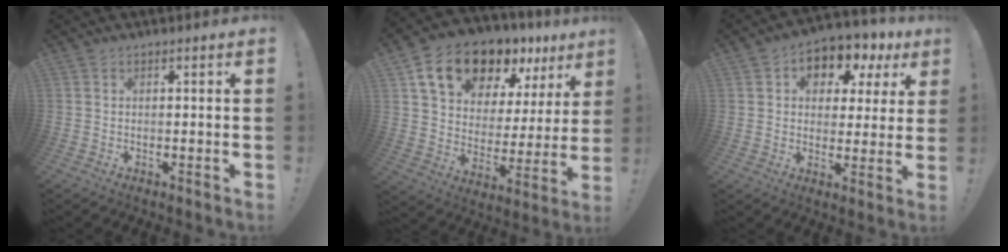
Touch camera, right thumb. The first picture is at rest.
{"total": 17.1, "force": [12.6, 8.9, 7.3], "torque": [-0.111, -0.088, 0.232]}
{"total": 7.7, "force": [3.1, 6.1, 3.7], "torque": [-0.041, -0.022, 0.059]}